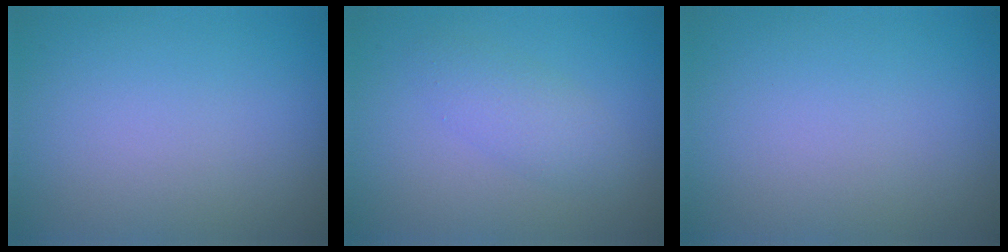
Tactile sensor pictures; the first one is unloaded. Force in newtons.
{"total": 2.4, "press": 2.4, "slide": 0.1}
{"total": 0.0}